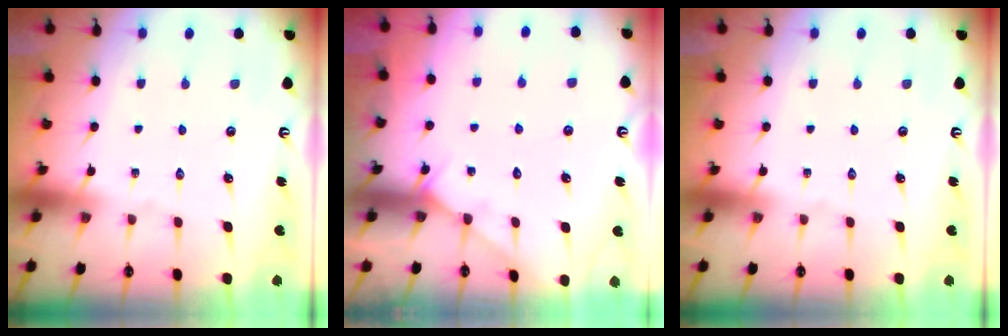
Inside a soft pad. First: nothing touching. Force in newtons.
{"total": 4.3, "press": 4.3, "slide": 0.6}
{"total": 0.0}